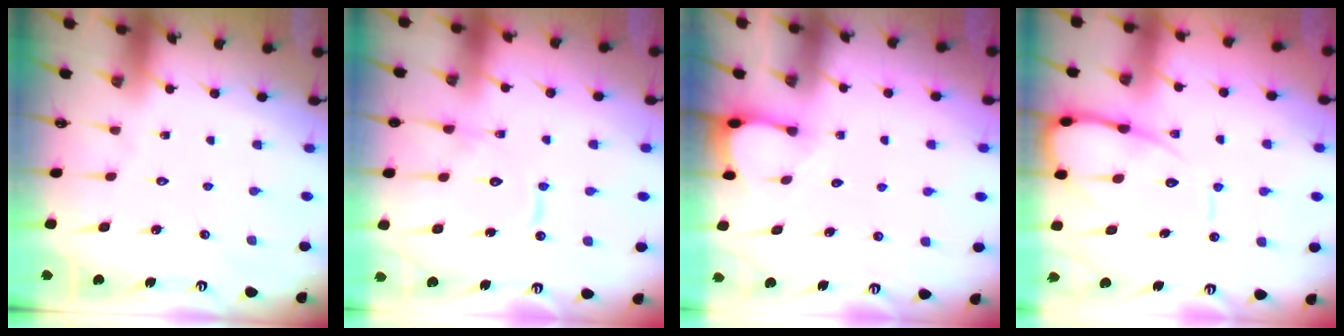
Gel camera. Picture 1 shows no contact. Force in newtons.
{"total": 12.0, "press": 11.9, "slide": 1.3}
{"total": 1.8, "press": 1.8, "slide": 0.1}
{"total": 11.7, "press": 11.6, "slide": 1.4}